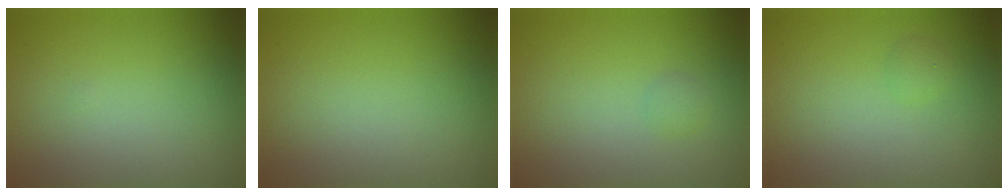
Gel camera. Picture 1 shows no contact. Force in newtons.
{"total": 0.0}
{"total": 0.8, "press": 0.8, "slide": 0.1}
{"total": 0.8, "press": 0.8, "slide": 0.0}